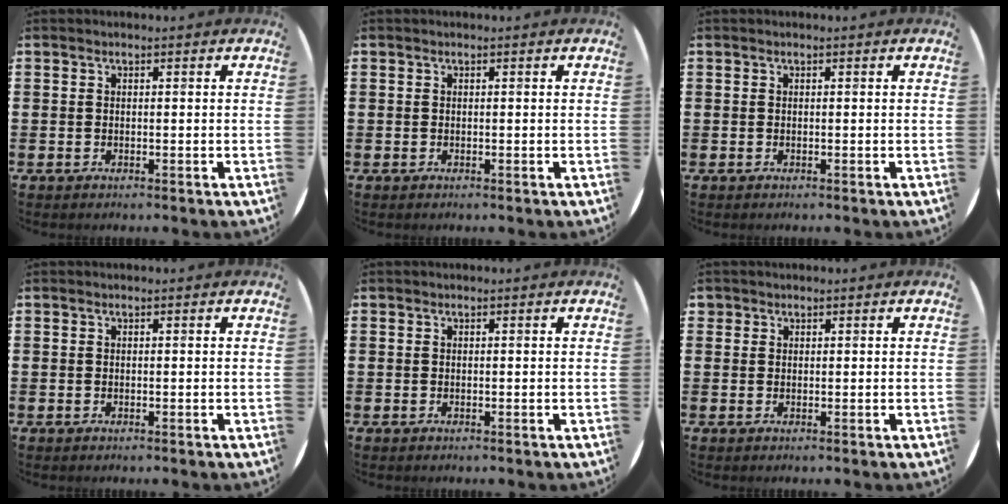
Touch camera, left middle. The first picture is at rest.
{"total": 0.0}
{"total": 0.0}
{"total": 0.0}
{"total": 0.0}
{"total": 0.8, "force": [0.7, 0.4, 0.0], "torque": [-0.001, 0.002, 0.015]}